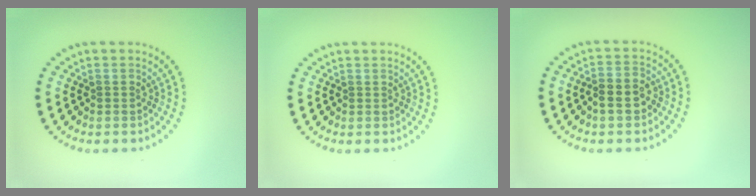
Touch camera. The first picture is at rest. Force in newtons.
{"total": 0.0}
{"total": 2.6, "press": 2.5, "slide": 0.7}